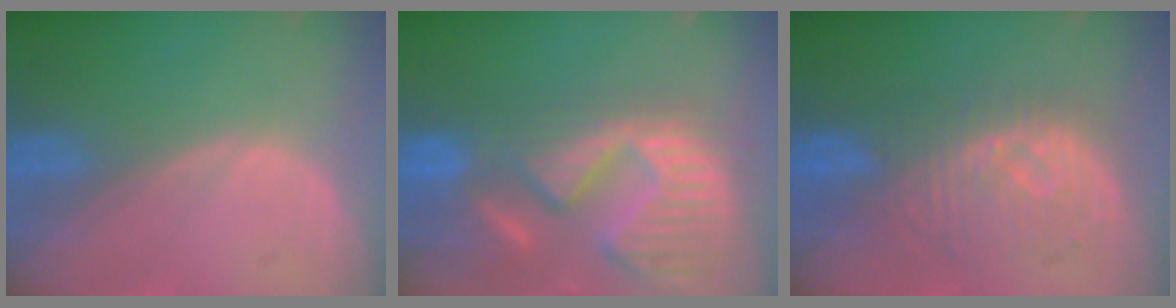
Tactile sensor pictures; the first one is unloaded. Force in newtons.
{"total": 14.7, "press": 12.3, "slide": 8.1}
{"total": 8.4, "press": 8.4, "slide": 1.0}